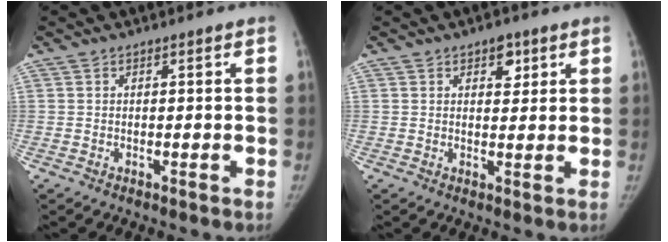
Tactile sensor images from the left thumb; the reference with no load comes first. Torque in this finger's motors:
{"motor_torque": [0.54, 0.33, 0.47, -0.75, 0.02]}